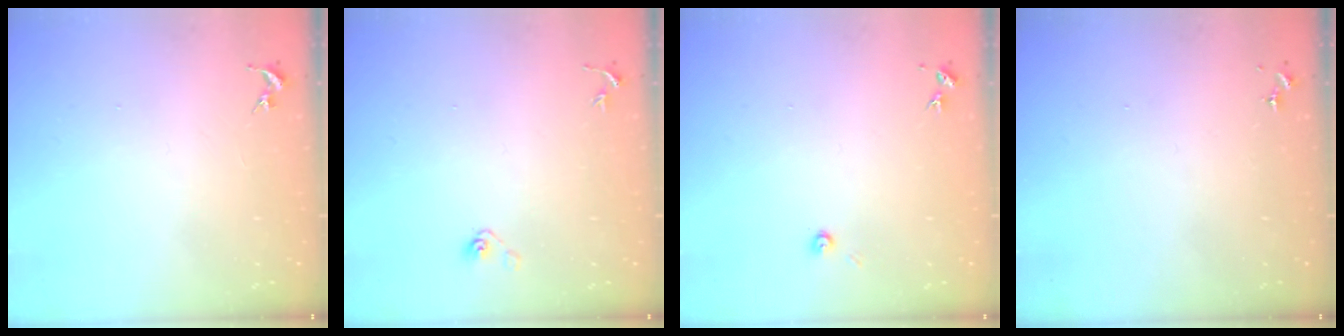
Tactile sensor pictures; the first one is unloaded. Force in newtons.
{"total": 4.0, "press": 3.3, "slide": 2.2}
{"total": 3.5, "press": 3.5, "slide": 0.2}
{"total": 0.0}